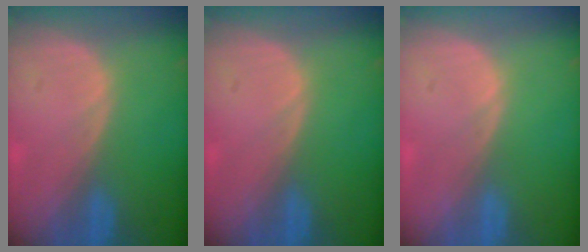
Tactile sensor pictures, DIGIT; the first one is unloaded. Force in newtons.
{"total": 0.0}
{"total": 0.0}